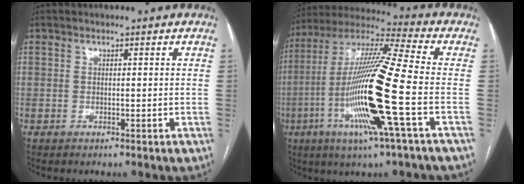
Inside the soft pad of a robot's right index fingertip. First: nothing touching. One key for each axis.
{"total": 19.5, "fx": -5.2, "fy": -0.2, "fz": 18.8, "tx": -0.387, "ty": -0.018, "tz": -0.109}